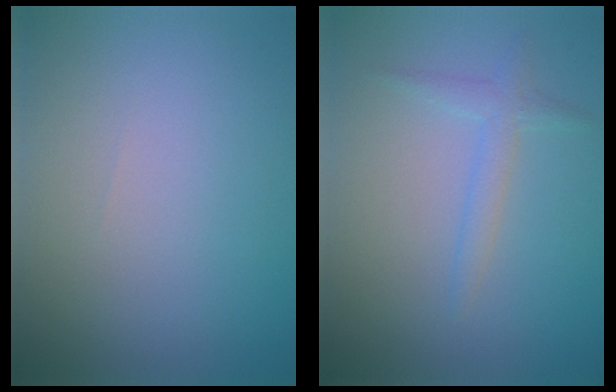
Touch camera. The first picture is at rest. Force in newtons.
{"total": 1.8, "press": 1.7, "slide": 0.1}